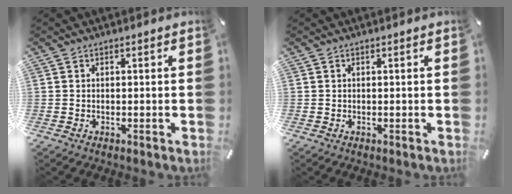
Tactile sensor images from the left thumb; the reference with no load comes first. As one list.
[{"total": 0.0}]